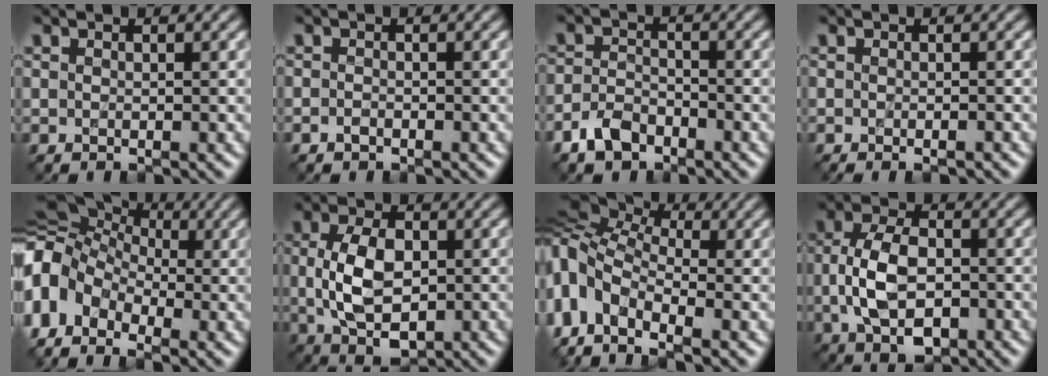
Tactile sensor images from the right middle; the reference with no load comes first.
{"total": 0.6, "force": [-0.4, 0.3, 0.3], "torque": [-0.006, -0.002, -0.008]}
{"total": 3.0, "force": [-2.3, 1.5, 1.3], "torque": [-0.025, 0.003, -0.052]}
{"total": 1.2, "force": [-0.7, 0.2, 0.9], "torque": [-0.012, -0.003, -0.009]}
{"total": 11.0, "force": [-3.3, 8.4, 6.2], "torque": [-0.127, 0.002, -0.075]}
{"total": 6.5, "force": [-0.2, 3.8, 5.3], "torque": [-0.109, -0.001, -0.001]}
{"total": 10.4, "force": [-2.1, 7.0, 7.5], "torque": [-0.184, 0.003, -0.055]}
{"total": 6.4, "force": [-1.2, 3.7, 5.1], "torque": [-0.102, -0.001, -0.023]}